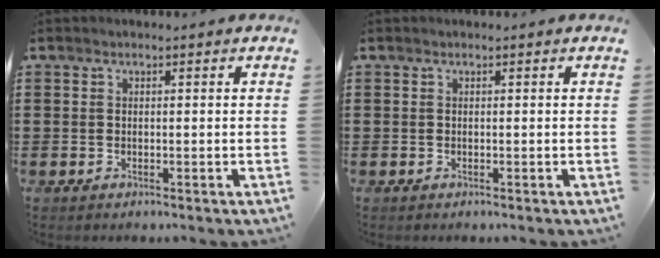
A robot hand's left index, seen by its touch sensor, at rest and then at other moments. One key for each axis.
{"total": 0.0}